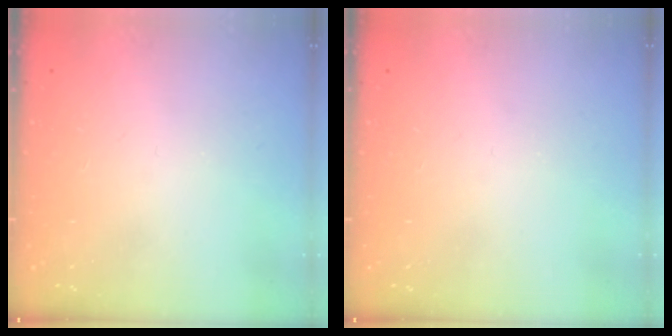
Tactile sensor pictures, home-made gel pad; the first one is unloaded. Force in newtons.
{"total": 0.0}